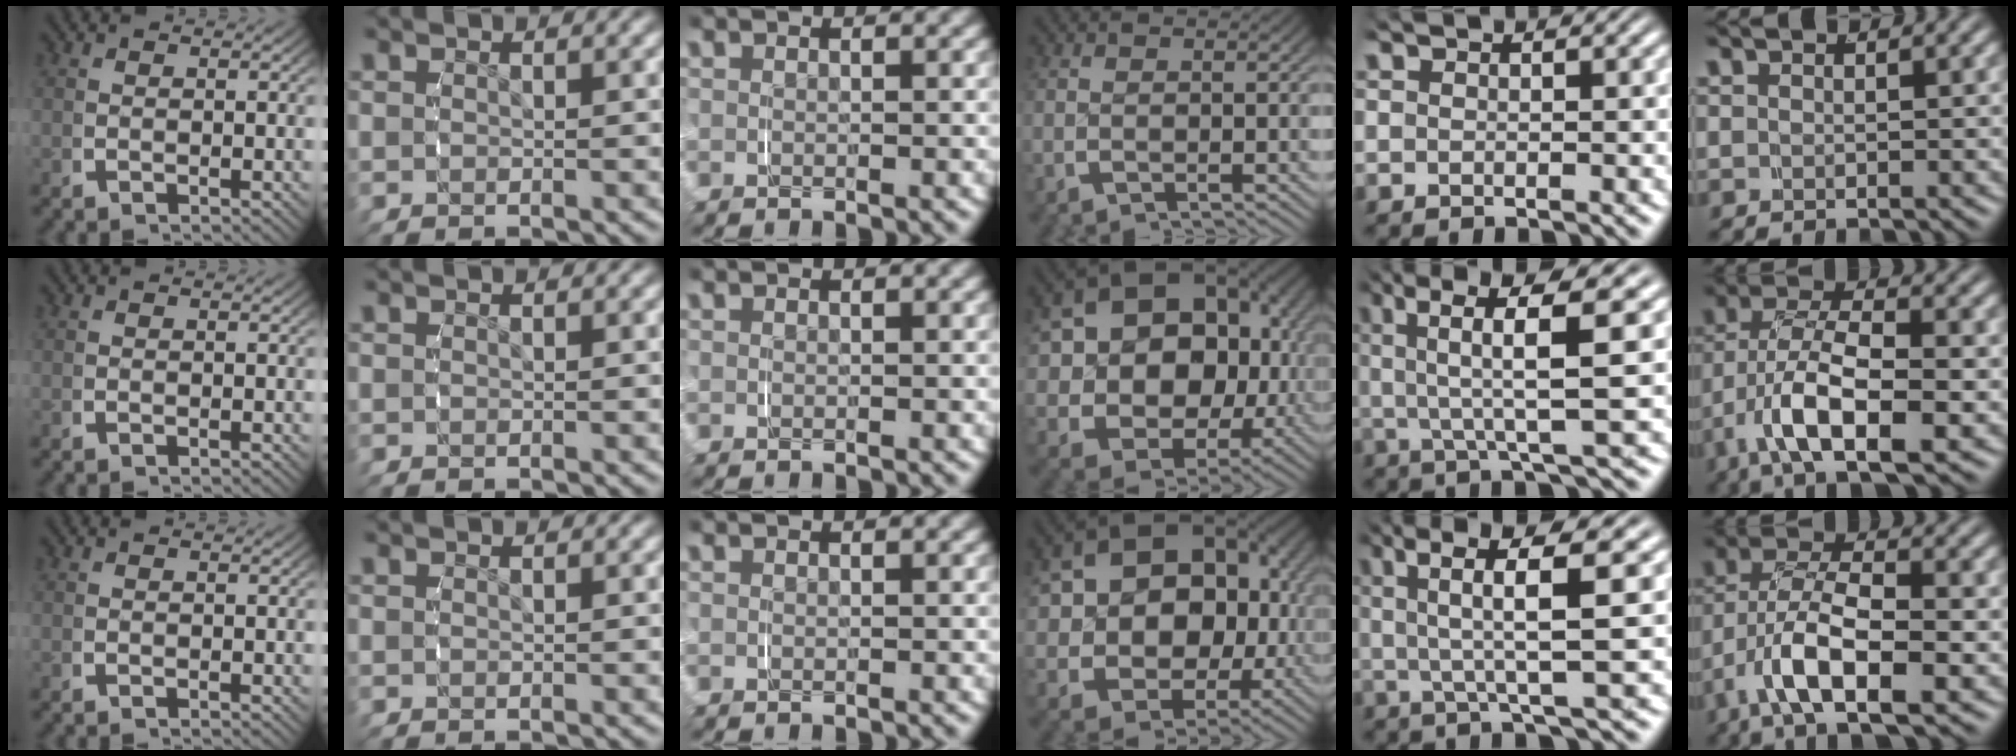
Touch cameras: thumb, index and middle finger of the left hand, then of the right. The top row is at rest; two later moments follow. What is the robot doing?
{"motion": "grasp_and_lifting", "object": "shirt"}